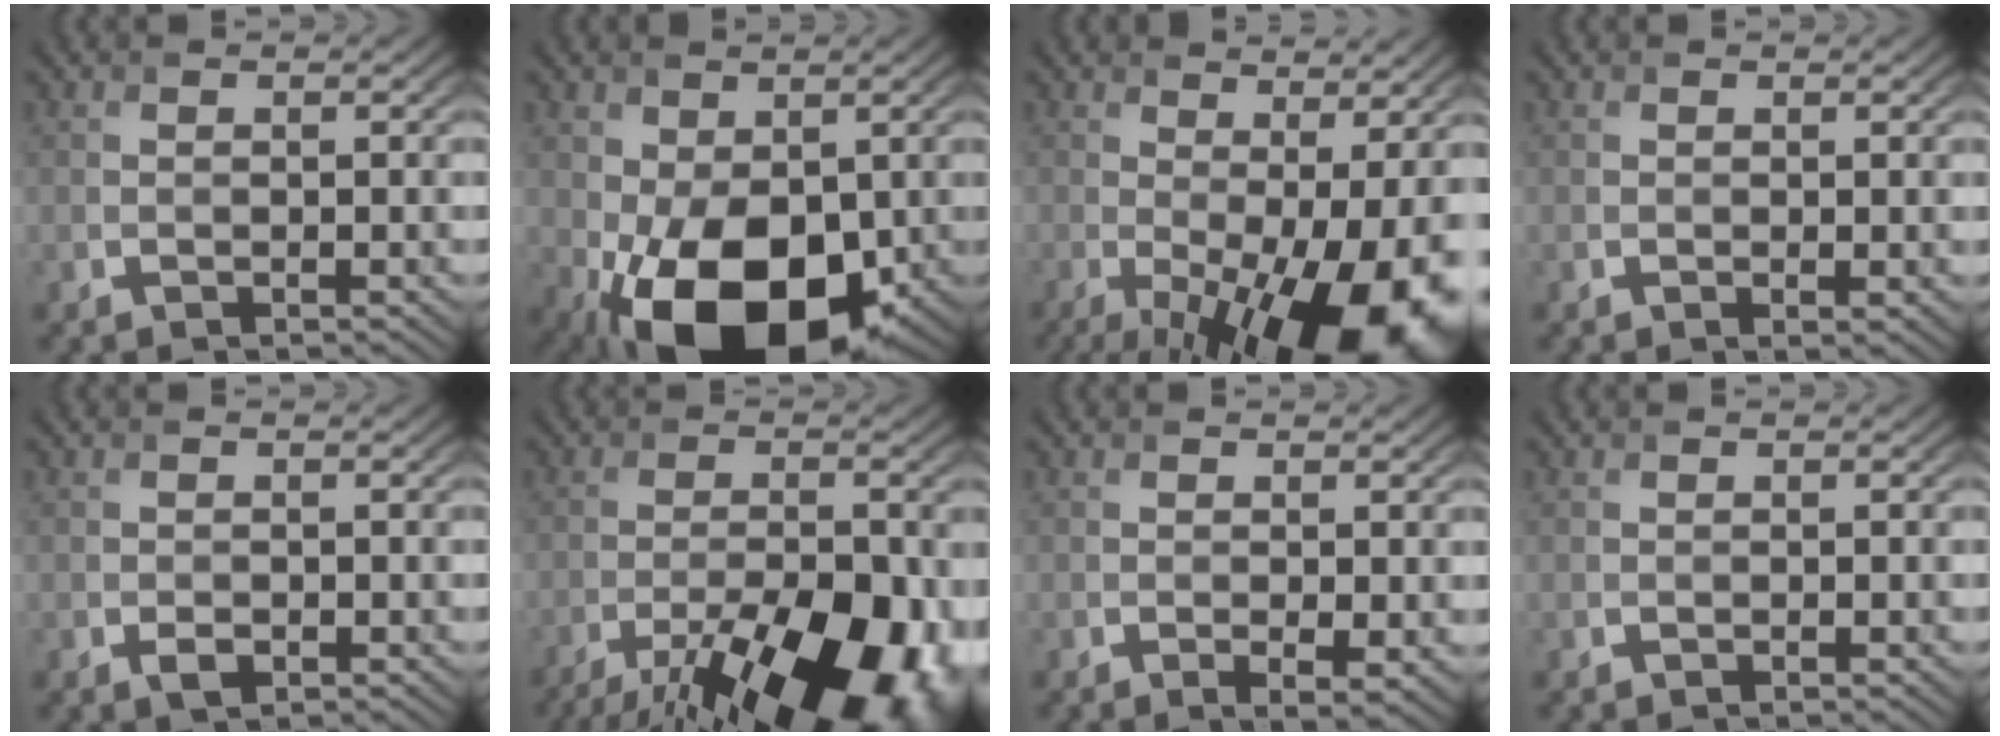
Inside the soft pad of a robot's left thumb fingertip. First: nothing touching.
{"total": 13.5, "force": [-4.1, 7.9, 10.2], "torque": [-0.177, -0.028, -0.058]}
{"total": 17.6, "force": [-4.8, 7.2, 15.3], "torque": [-0.209, -0.045, -0.032]}
{"total": 0.6, "force": [0.0, 0.1, 0.6], "torque": [-0.011, -0.003, -0.001]}
{"total": 1.2, "force": [-0.6, 0.7, 0.7], "torque": [-0.015, -0.002, -0.009]}
{"total": 18.2, "force": [-11.3, 7.0, 12.4], "torque": [-0.170, -0.033, -0.156]}
{"total": 1.9, "force": [-0.3, 0.4, 1.8], "torque": [-0.035, -0.007, -0.002]}
{"total": 0.0}